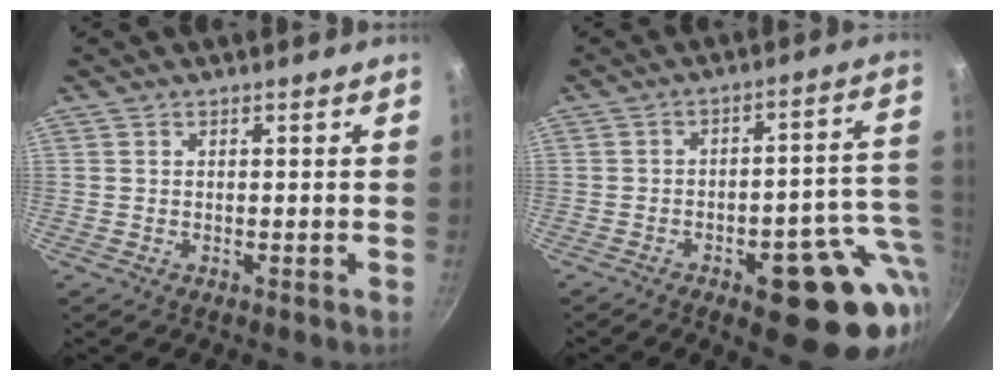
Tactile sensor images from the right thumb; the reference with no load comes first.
{"total": 19.5, "force": [-6.5, 6.8, 17.1], "torque": [-0.152, 0.041, -0.068]}